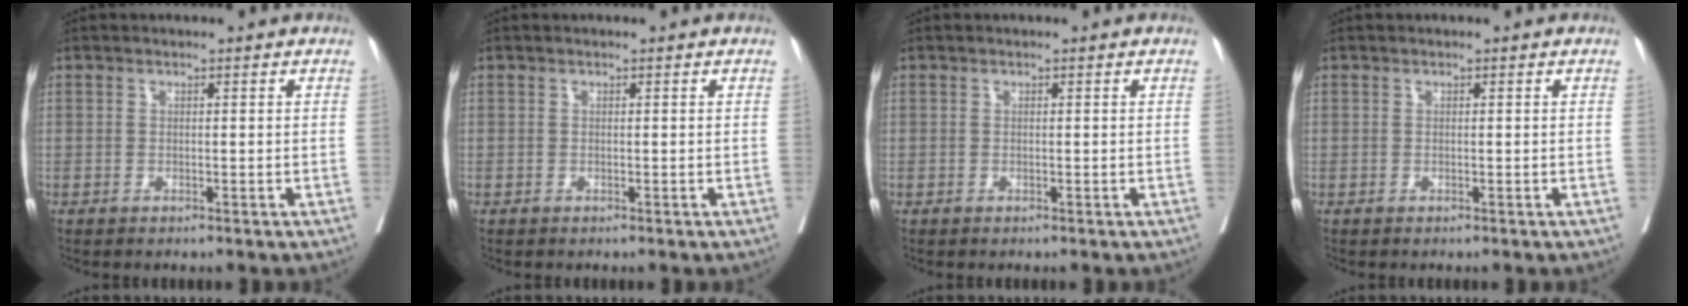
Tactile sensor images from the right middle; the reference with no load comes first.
{"total": 0.0}
{"total": 0.0}
{"total": 0.0}